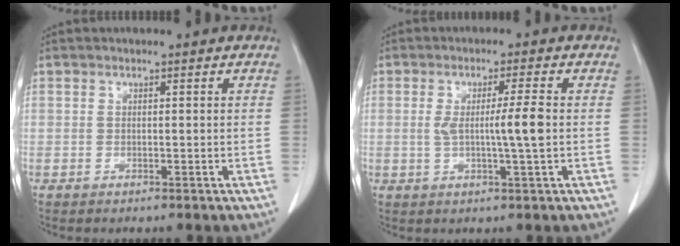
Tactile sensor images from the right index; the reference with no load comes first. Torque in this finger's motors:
{"motor_torque": [0.26, 0.09, 0.14, 0.05]}